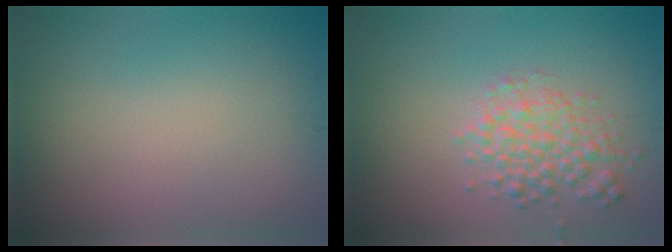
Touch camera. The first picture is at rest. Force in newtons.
{"total": 3.2, "press": 3.2, "slide": 0.1}